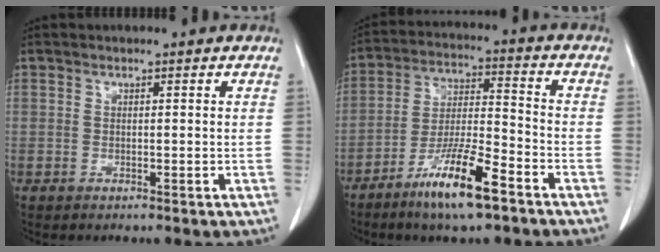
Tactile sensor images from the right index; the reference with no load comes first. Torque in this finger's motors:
{"motor_torque": [1.09, -0.91, 0.36, 0.07]}